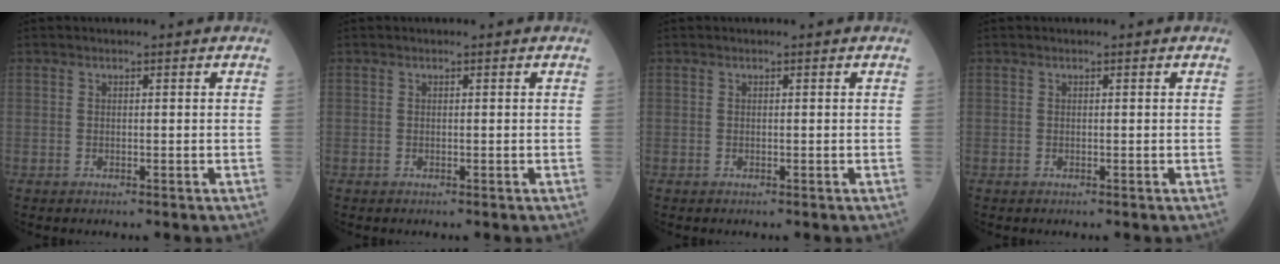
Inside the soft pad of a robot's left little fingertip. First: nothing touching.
{"total": 0.0}
{"total": 0.0}
{"total": 0.0}